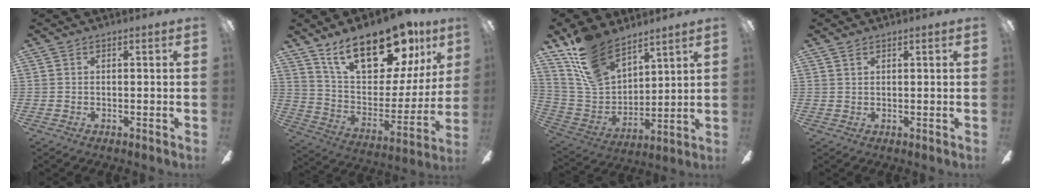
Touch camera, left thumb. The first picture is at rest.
{"total": 24.0, "force": [15.7, 10.7, 14.7], "torque": [-0.235, -0.086, 0.274]}
{"total": 15.5, "force": [11.6, 8.0, 6.4], "torque": [-0.147, -0.059, 0.226]}
{"total": 1.2, "force": [0.9, 0.6, 0.5], "torque": [-0.012, 0.000, 0.016]}